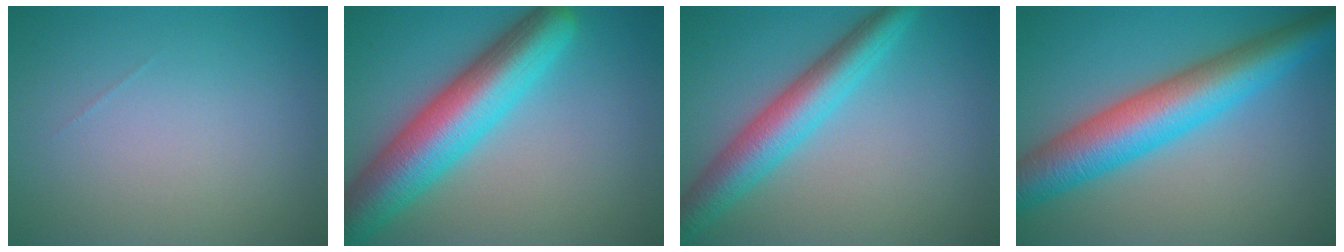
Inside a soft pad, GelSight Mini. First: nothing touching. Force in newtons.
{"total": 9.8, "press": 9.8, "slide": 0.4}
{"total": 5.7, "press": 5.7, "slide": 0.2}
{"total": 9.1, "press": 9.1, "slide": 0.1}